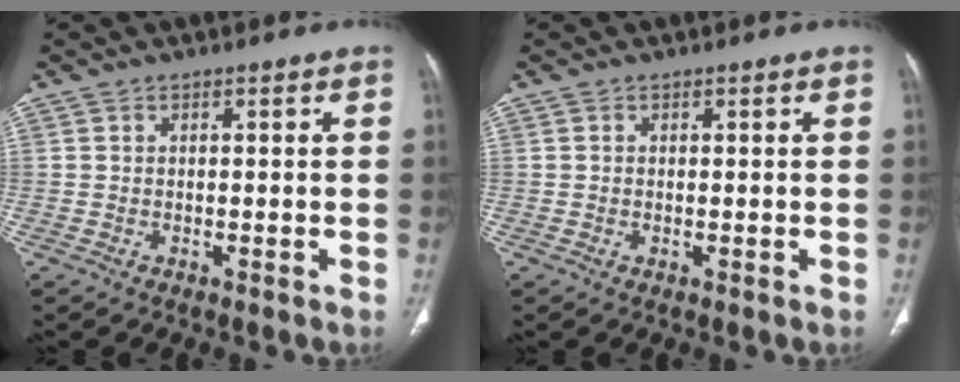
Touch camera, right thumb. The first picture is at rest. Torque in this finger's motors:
{"motor_torque": [-0.22, 0.11, -0.01, 0.42, -0.03]}